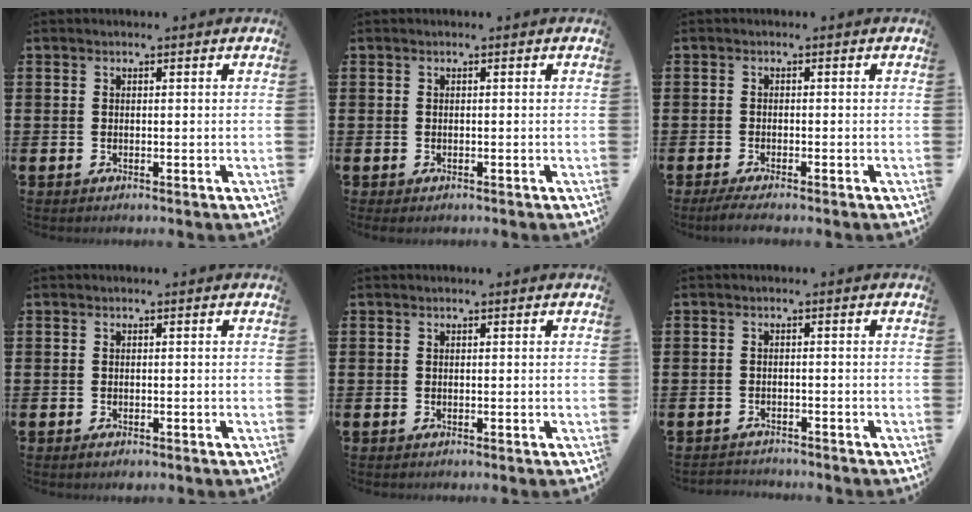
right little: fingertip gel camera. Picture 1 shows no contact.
{"total": 0.0}
{"total": 1.4, "force": [-1.0, 0.1, 1.1], "torque": [-0.018, -0.001, -0.019]}
{"total": 0.6, "force": [-0.4, 0.3, 0.4], "torque": [0.000, -0.003, -0.009]}
{"total": 0.0}
{"total": 1.3, "force": [-1.3, 0.1, -0.2], "torque": [0.000, 0.004, -0.028]}